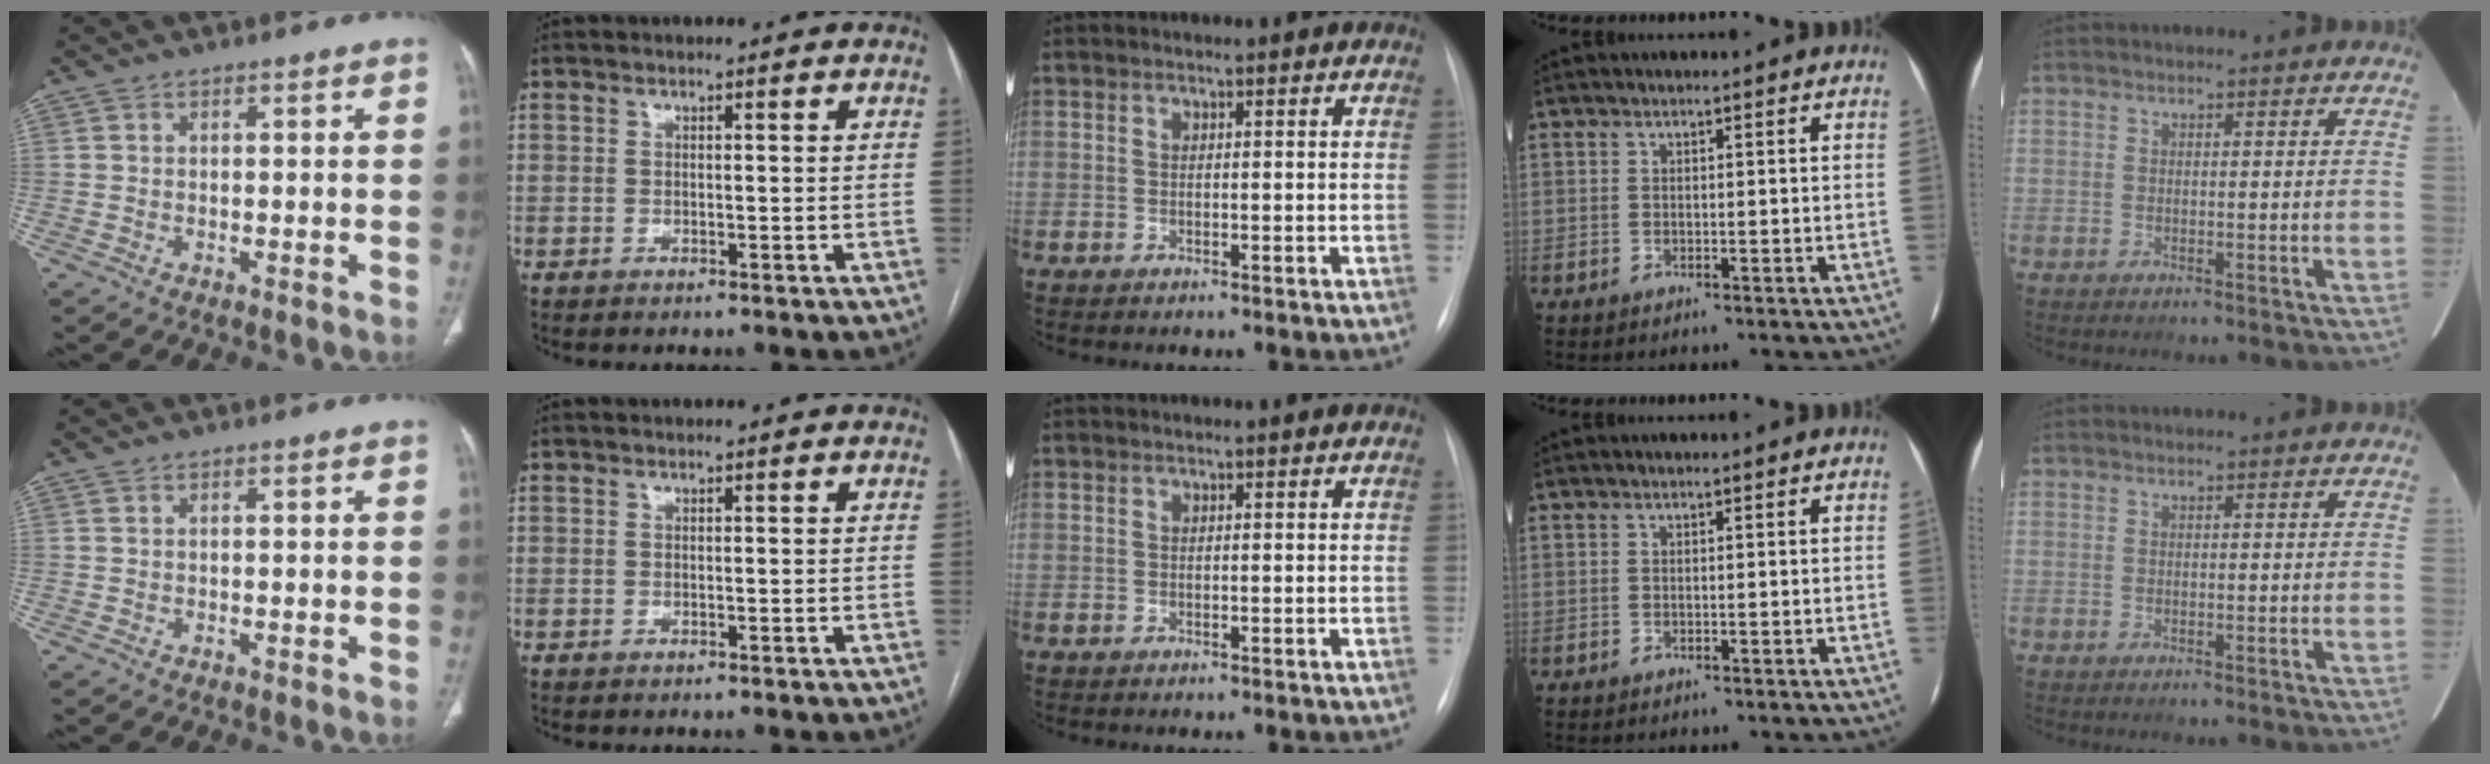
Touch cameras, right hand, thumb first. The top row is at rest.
{}